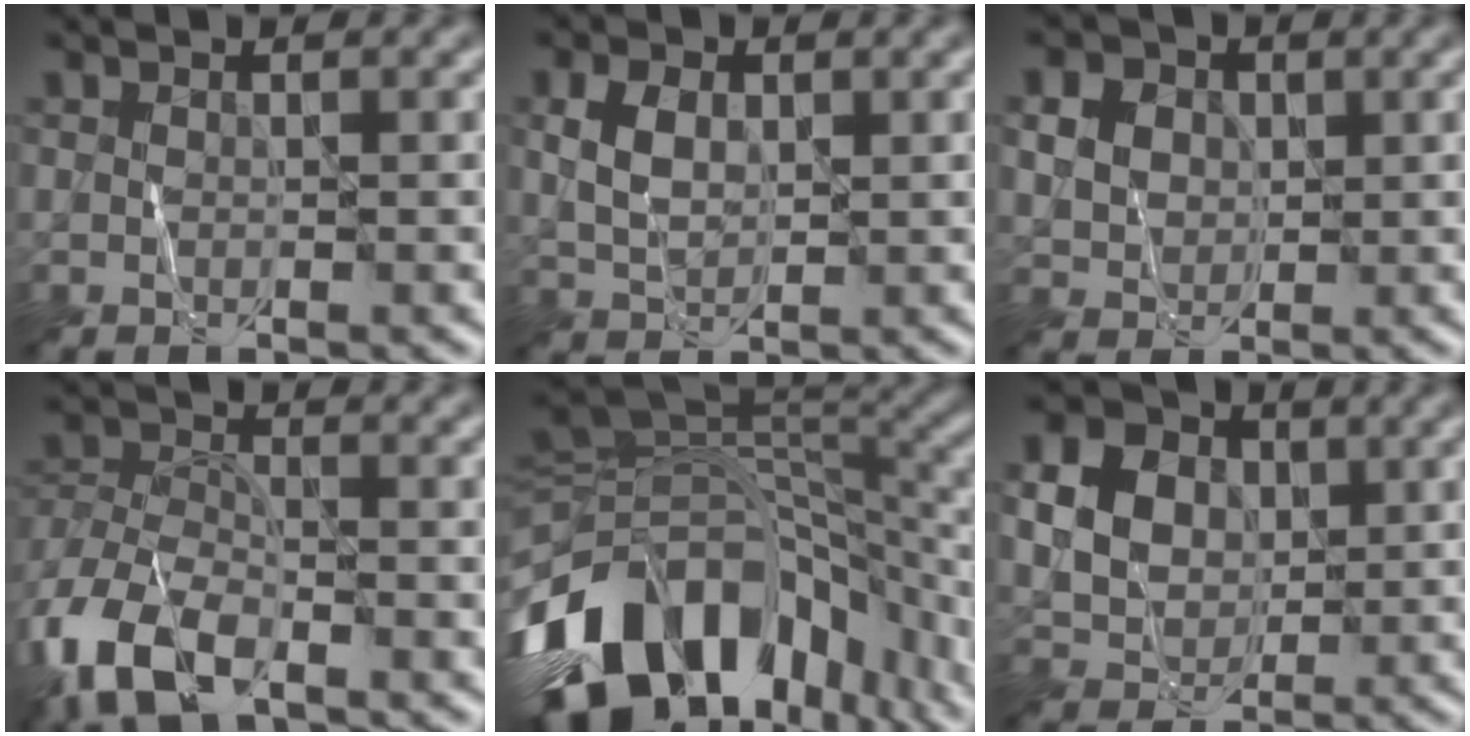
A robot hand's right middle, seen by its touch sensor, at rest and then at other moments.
{"total": 3.1, "force": [0.7, 2.1, 2.2], "torque": [-0.053, 0.004, 0.015]}
{"total": 5.9, "force": [2.1, 4.7, 2.9], "torque": [-0.071, 0.023, 0.032]}
{"total": 8.7, "force": [-5.2, 4.3, 5.5], "torque": [-0.129, -0.013, -0.109]}
{"total": 16.6, "force": [-8.7, 9.7, 10.2], "torque": [-0.205, -0.002, -0.145]}
{"total": 8.6, "force": [2.1, 7.2, 4.3], "torque": [-0.094, 0.024, 0.037]}